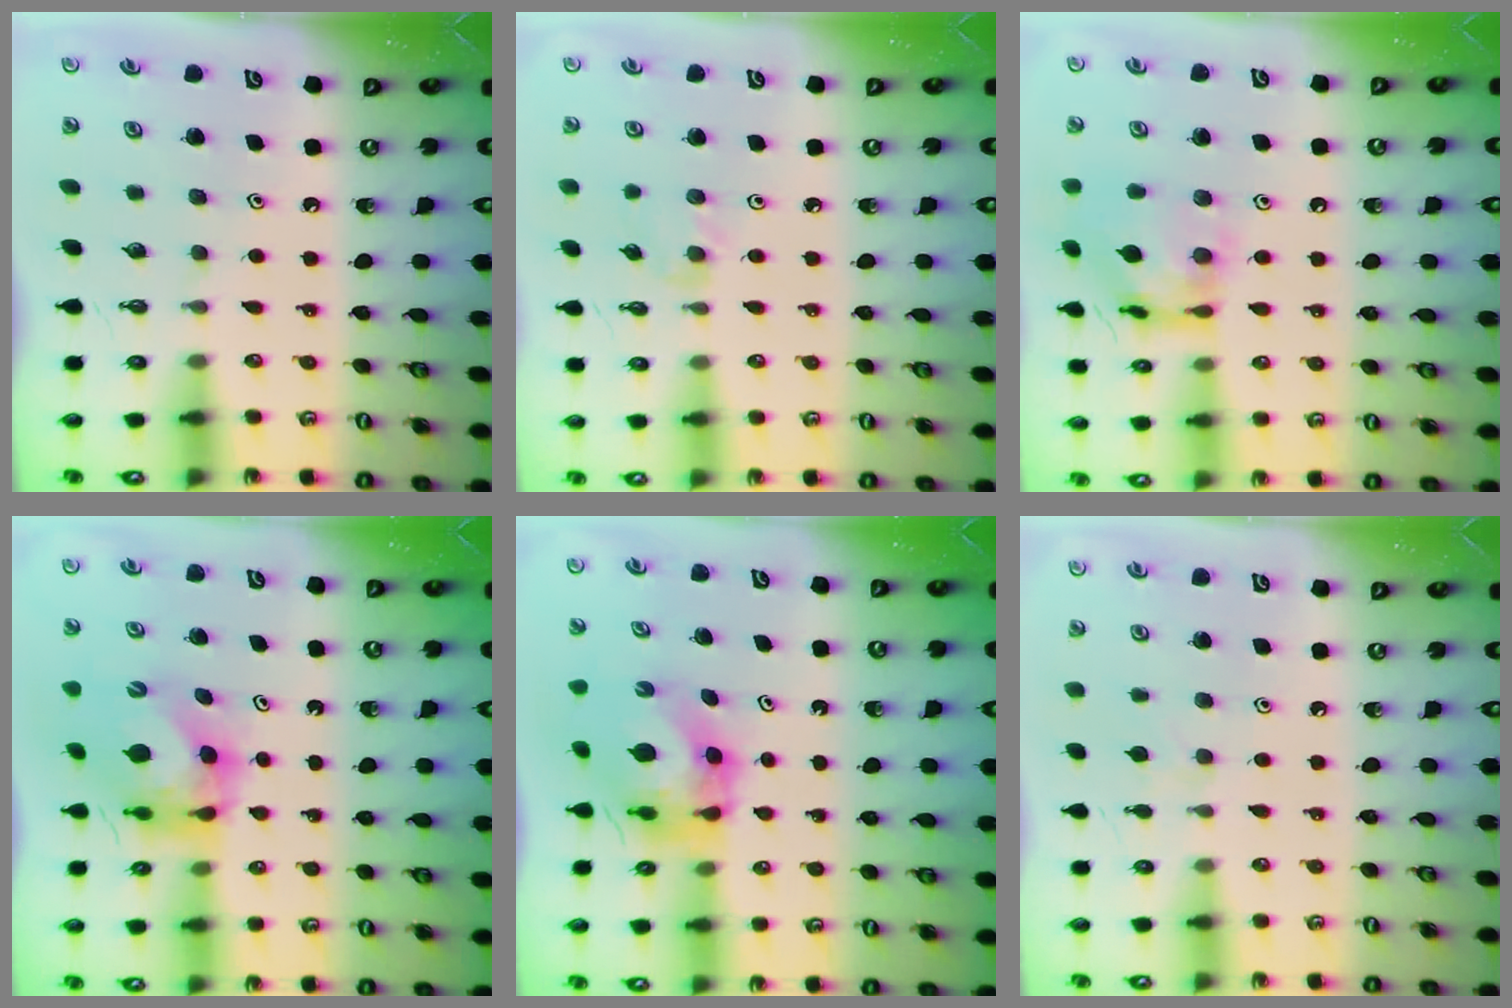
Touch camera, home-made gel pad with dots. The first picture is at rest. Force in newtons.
{"total": 2.3, "press": 2.3, "slide": 0.4}
{"total": 12.8, "press": 12.8, "slide": 0.9}
{"total": 7.2, "press": 7.2, "slide": 0.8}
{"total": 6.3, "press": 6.3, "slide": 0.6}
{"total": 4.5, "press": 4.4, "slide": 0.7}